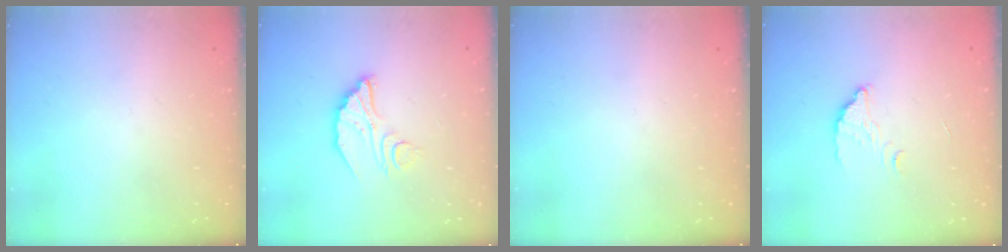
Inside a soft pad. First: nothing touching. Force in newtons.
{"total": 6.9, "press": 6.9, "slide": 0.7}
{"total": 0.0}
{"total": 2.7, "press": 2.7, "slide": 0.2}